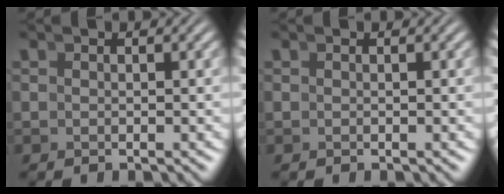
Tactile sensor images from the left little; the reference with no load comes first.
{"total": 0.0}